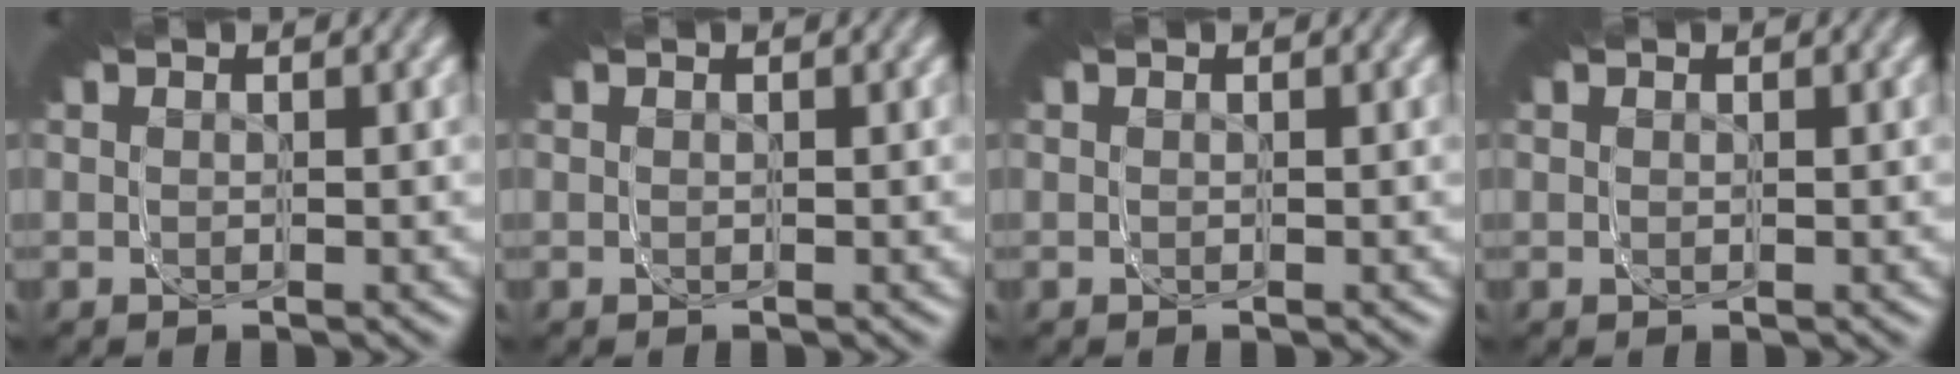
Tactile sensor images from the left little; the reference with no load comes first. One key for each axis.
{"total": 0.0}
{"total": 0.0}
{"total": 0.0}